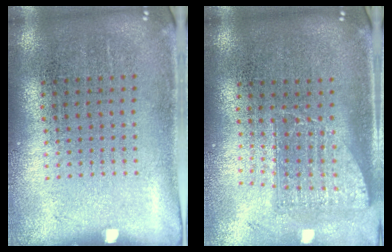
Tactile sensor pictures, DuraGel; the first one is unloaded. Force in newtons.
{"total": 1.7, "press": 1.3, "slide": 1.0}